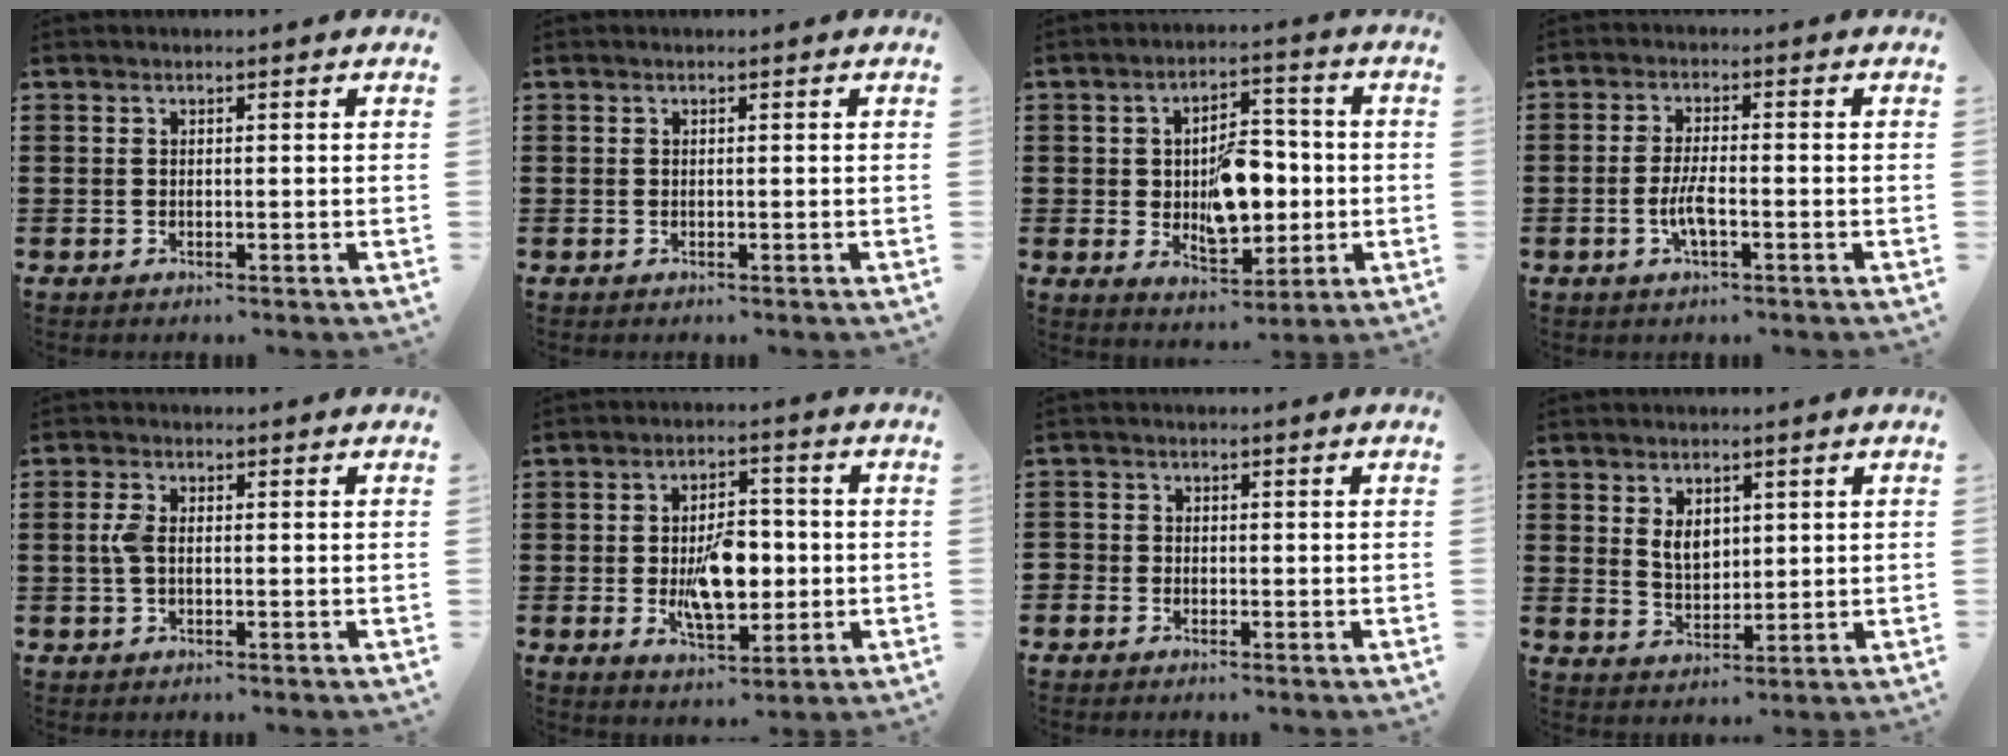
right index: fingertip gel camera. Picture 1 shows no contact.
{"total": 0.0}
{"total": 8.9, "force": [-0.5, 5.3, 7.2], "torque": [-0.107, 0.002, -0.014]}
{"total": 3.9, "force": [-1.3, 1.0, 3.6], "torque": [-0.076, -0.002, -0.028]}
{"total": 2.9, "force": [-0.1, 1.4, 2.5], "torque": [-0.072, -0.005, -0.009]}
{"total": 9.1, "force": [-1.0, 4.9, 7.6], "torque": [-0.122, 0.000, -0.022]}
{"total": 1.3, "force": [-0.9, 0.9, 0.0], "torque": [-0.003, 0.003, -0.021]}
{"total": 3.8, "force": [1.4, 2.6, 2.4], "torque": [-0.047, 0.005, 0.024]}